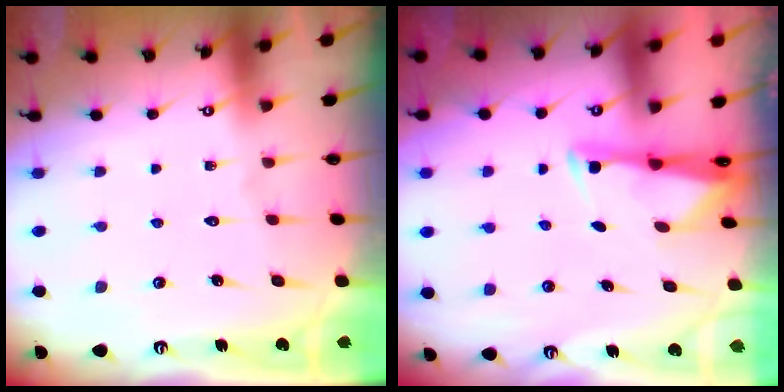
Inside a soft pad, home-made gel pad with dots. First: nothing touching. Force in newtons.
{"total": 2.6, "press": 2.6, "slide": 0.4}